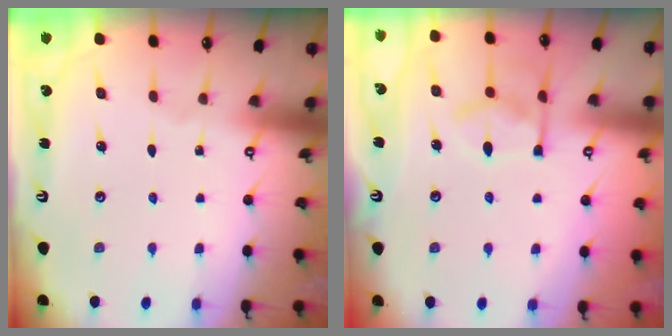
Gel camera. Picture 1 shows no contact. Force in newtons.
{"total": 9.8, "press": 9.8, "slide": 0.5}